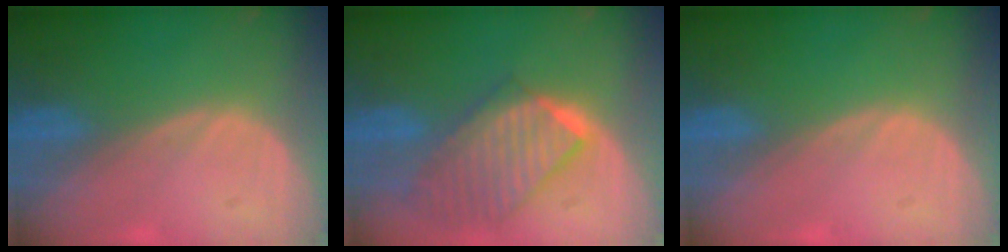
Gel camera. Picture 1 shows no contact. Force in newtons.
{"total": 9.8, "press": 8.6, "slide": 4.8}
{"total": 0.0}